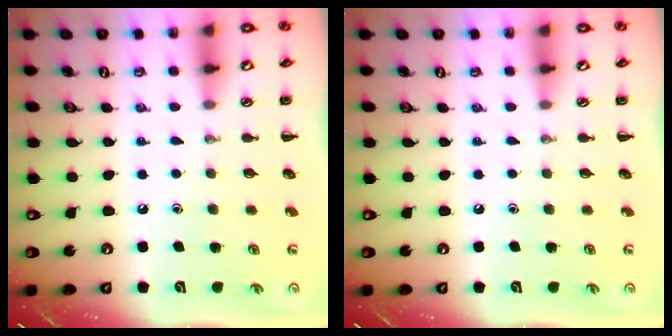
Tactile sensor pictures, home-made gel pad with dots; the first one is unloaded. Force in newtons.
{"total": 0.0}